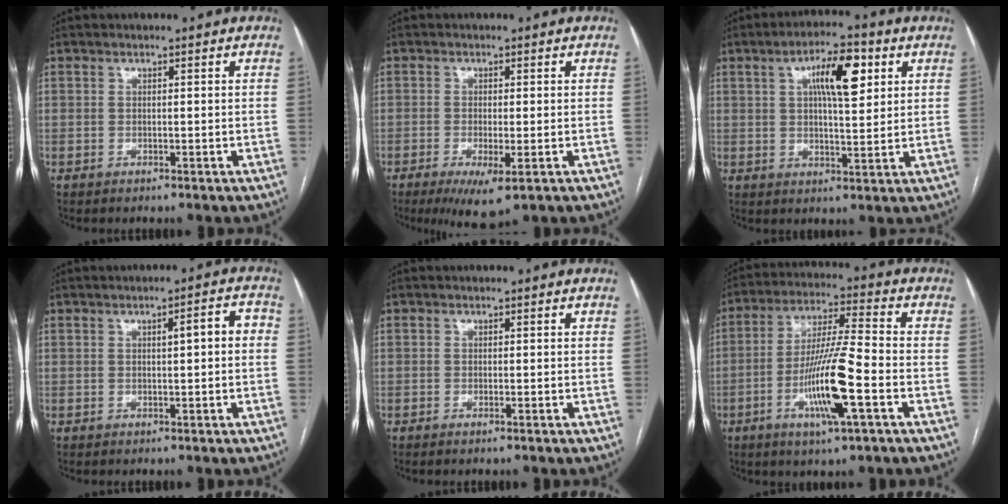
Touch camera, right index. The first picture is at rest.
{"total": 5.9, "force": [-2.9, 1.2, 5.0], "torque": [-0.080, -0.015, -0.043]}
{"total": 9.2, "force": [3.3, 2.6, 8.2], "torque": [-0.138, 0.016, 0.054]}
{"total": 3.4, "force": [0.2, 0.7, 3.3], "torque": [-0.046, 0.012, 0.002]}
{"total": 0.6, "force": [-0.4, -0.1, 0.5], "torque": [-0.010, -0.001, -0.006]}
{"total": 10.0, "force": [-3.1, 0.6, 9.5], "torque": [-0.178, -0.008, -0.057]}